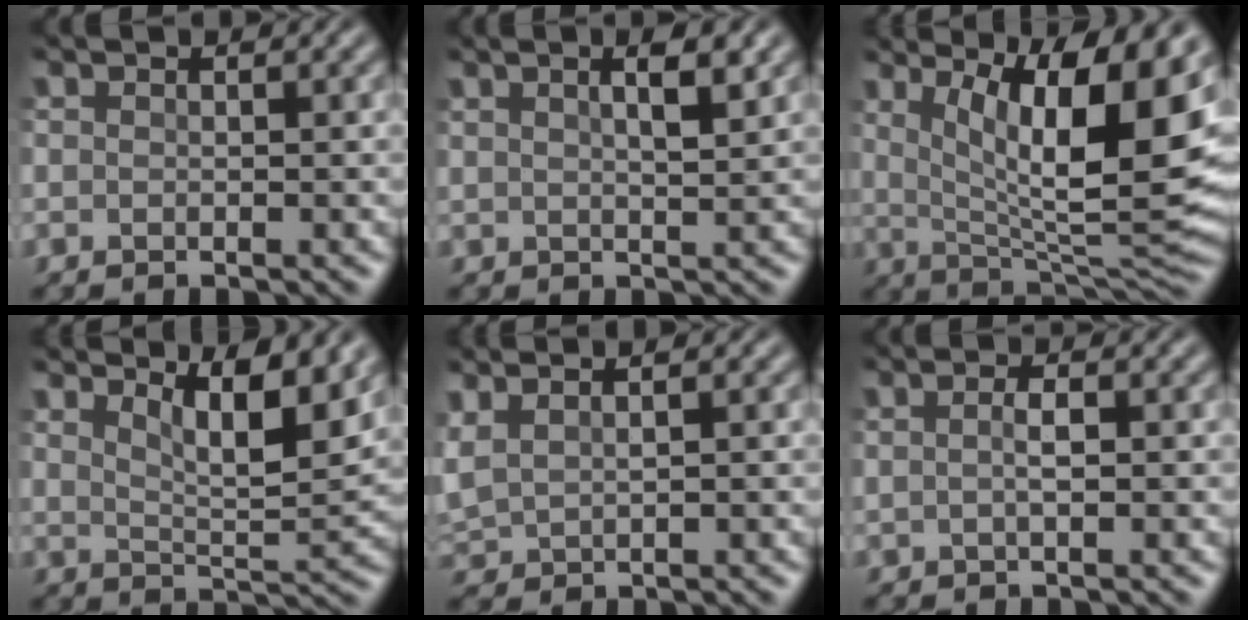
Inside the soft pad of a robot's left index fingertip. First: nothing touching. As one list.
[{"total": 3.1, "force": [1.5, 0.9, 2.5], "torque": [-0.025, 0.007, 0.012]}, {"total": 13.9, "force": [4.0, 4.1, 12.6], "torque": [-0.182, -0.011, 0.066]}, {"total": 6.4, "force": [4.2, 1.6, 4.6], "torque": [-0.073, -0.002, 0.065]}, {"total": 2.3, "force": [1.3, 1.0, 1.6], "torque": [-0.055, 0.011, 0.034]}, {"total": 1.4, "force": [-0.1, 0.3, 1.3], "torque": [-0.028, 0.000, -0.002]}]